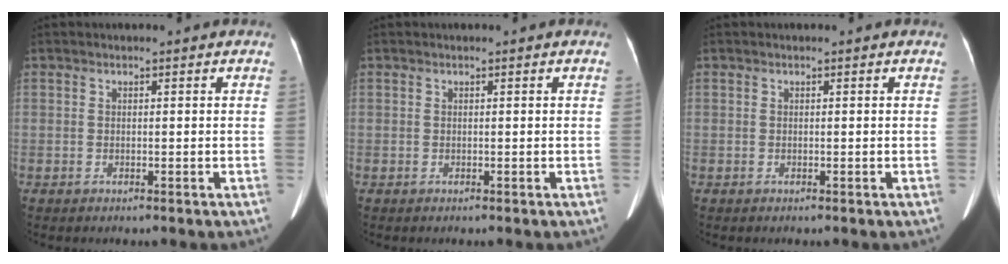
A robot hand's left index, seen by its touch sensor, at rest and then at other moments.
{"total": 0.0}
{"total": 0.0}